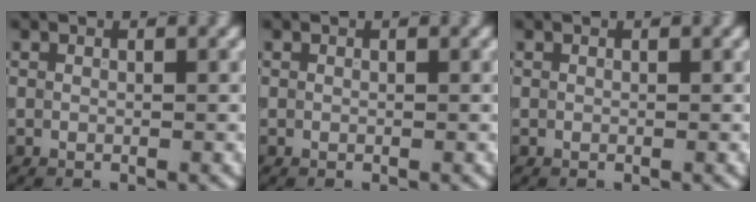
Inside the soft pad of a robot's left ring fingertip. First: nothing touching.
{"total": 0.0}
{"total": 0.0}